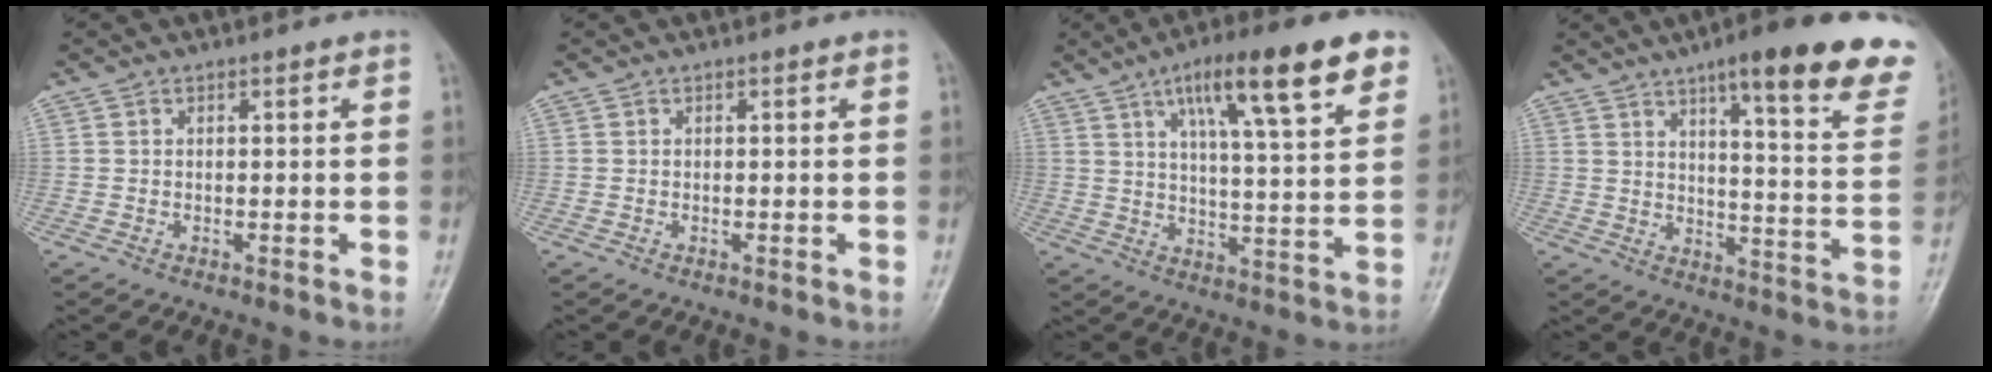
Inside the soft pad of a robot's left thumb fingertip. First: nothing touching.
{"total": 0.0}
{"total": 17.0, "force": [9.2, 3.7, 13.8], "torque": [-0.195, -0.024, 0.141]}
{"total": 23.2, "force": [15.0, 4.8, 17.0], "torque": [-0.193, -0.055, 0.191]}